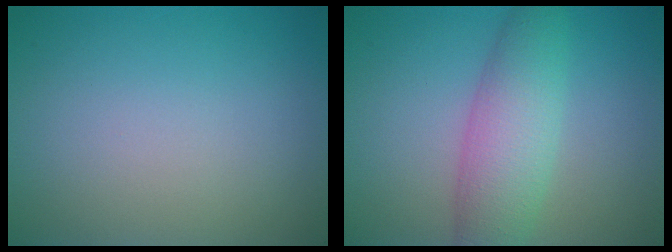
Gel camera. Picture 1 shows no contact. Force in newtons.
{"total": 5.3, "press": 5.3, "slide": 0.2}